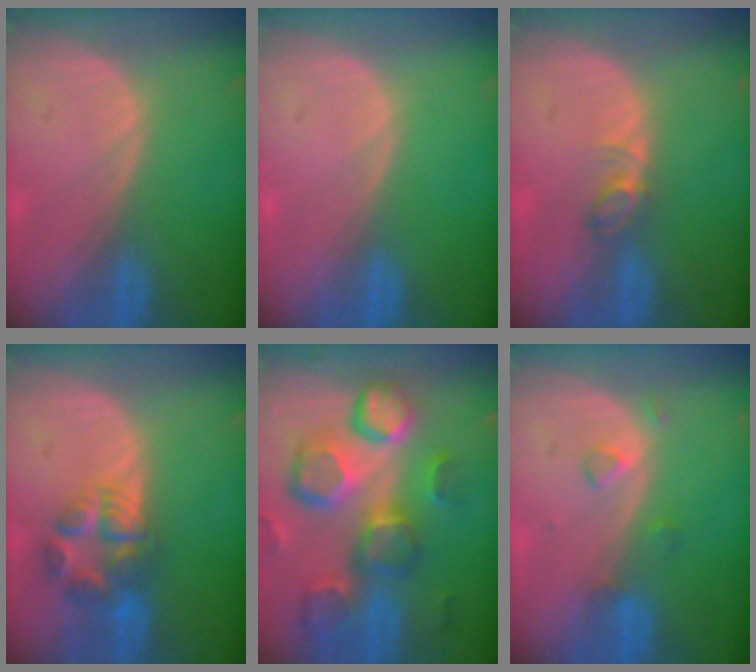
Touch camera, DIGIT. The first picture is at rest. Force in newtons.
{"total": 0.0}
{"total": 2.5, "press": 2.5, "slide": 0.4}
{"total": 6.7, "press": 6.4, "slide": 1.8}
{"total": 13.1, "press": 11.4, "slide": 6.4}
{"total": 2.1, "press": 2.1, "slide": 0.1}